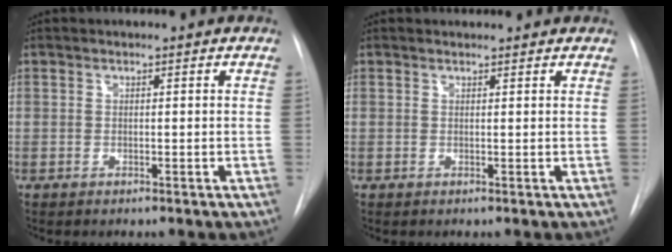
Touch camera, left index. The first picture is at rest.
{"total": 2.0, "force": [2.0, 0.4, 0.2], "torque": [-0.013, 0.015, 0.027]}